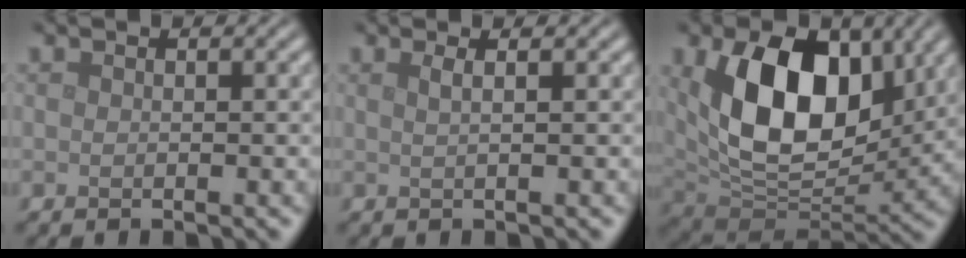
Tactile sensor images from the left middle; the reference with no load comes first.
{"total": 1.7, "force": [0.6, 0.7, 1.4], "torque": [-0.014, 0.002, -0.002]}
{"total": 12.3, "force": [3.2, 7.7, 9.0], "torque": [-0.159, -0.015, 0.062]}